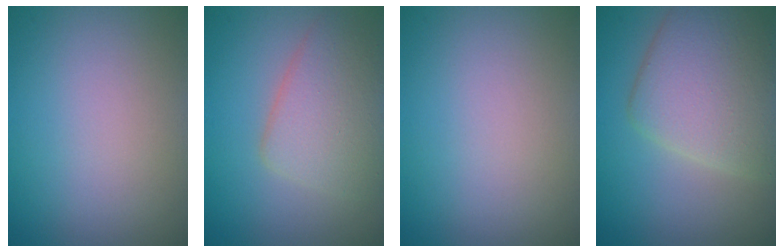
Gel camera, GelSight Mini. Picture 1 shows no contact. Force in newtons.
{"total": 4.6, "press": 4.6, "slide": 0.4}
{"total": 0.0}
{"total": 6.5, "press": 6.5, "slide": 0.3}